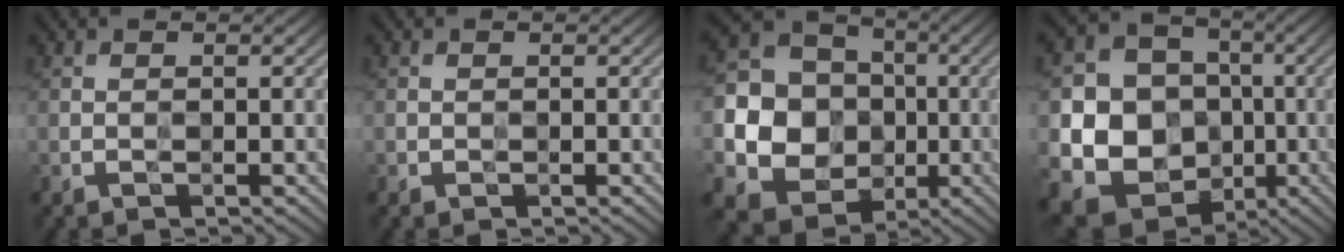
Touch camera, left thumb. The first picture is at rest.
{"total": 0.6, "force": [0.0, 0.6, -0.1], "torque": [0.000, -0.004, -0.001]}
{"total": 16.6, "force": [-2.4, 15.1, 6.5], "torque": [-0.202, -0.012, -0.055]}
{"total": 15.5, "force": [-3.1, 13.6, 6.7], "torque": [-0.166, -0.033, -0.070]}